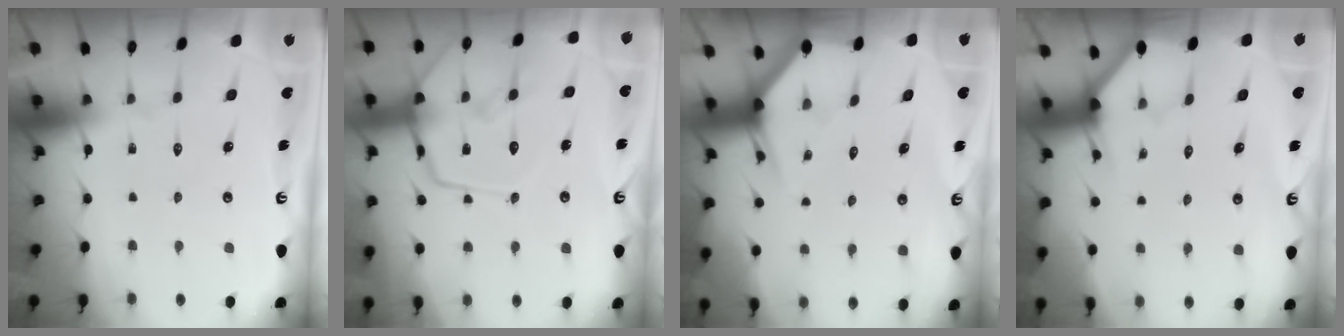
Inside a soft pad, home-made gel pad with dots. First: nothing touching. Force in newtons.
{"total": 15.9, "press": 15.9, "slide": 1.4}
{"total": 2.9, "press": 2.9, "slide": 0.2}
{"total": 3.3, "press": 3.2, "slide": 0.3}